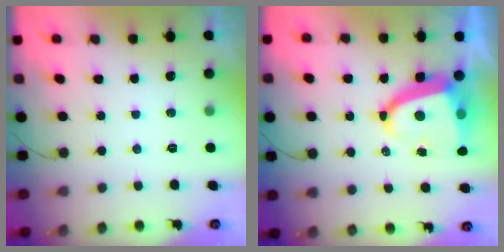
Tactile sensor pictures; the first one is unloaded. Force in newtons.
{"total": 11.2, "press": 11.2, "slide": 1.3}